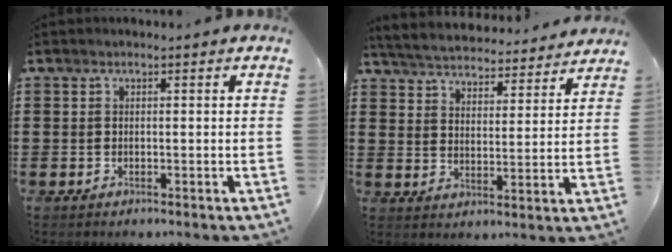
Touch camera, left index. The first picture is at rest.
{"total": 4.6, "force": [4.6, 0.1, 0.3], "torque": [-0.031, -0.035, 0.075]}